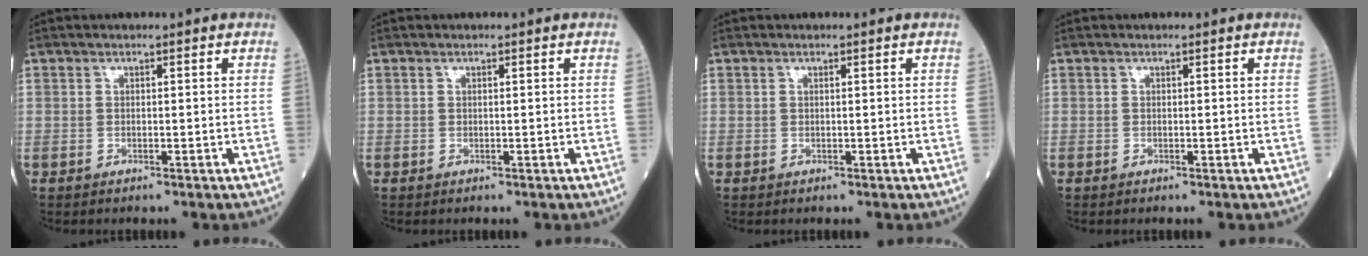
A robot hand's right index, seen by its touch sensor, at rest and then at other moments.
{"total": 0.0}
{"total": 0.0}
{"total": 0.0}